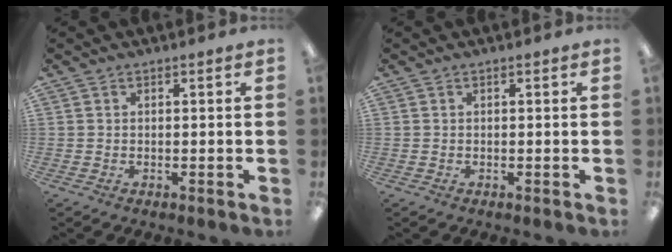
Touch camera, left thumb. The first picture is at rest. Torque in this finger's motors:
{"motor_torque": [0.00, 0.00, -0.04, 0.04, 0.00]}